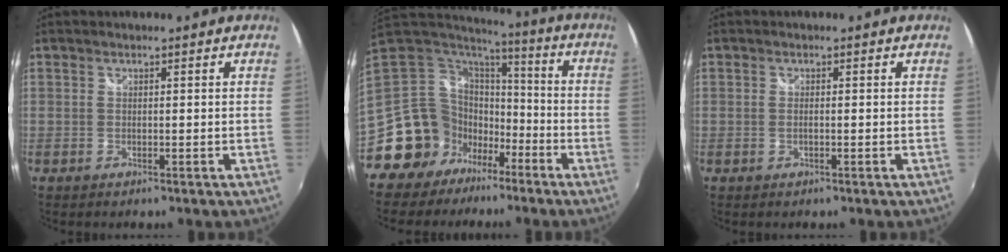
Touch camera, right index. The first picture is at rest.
{"total": 15.0, "force": [-8.8, 11.7, 3.5], "torque": [-0.098, 0.032, -0.157]}
{"total": 0.6, "force": [-0.1, 0.2, 0.6], "torque": [-0.013, 0.001, -0.005]}